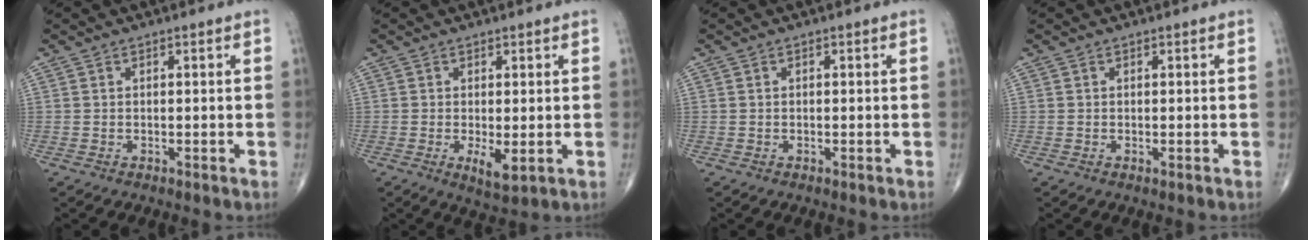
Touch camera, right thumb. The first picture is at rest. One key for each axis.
{"total": 3.8, "fx": -0.6, "fy": 1.3, "fz": 3.5, "tx": -0.058, "ty": -0.012, "tz": -0.005}
{"total": 0.0}
{"total": 0.0}